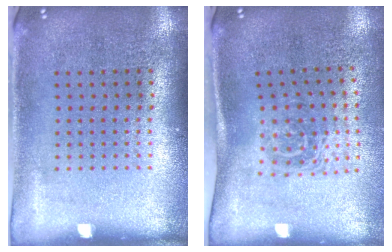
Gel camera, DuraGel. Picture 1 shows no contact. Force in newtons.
{"total": 1.7, "press": 1.2, "slide": 1.2}